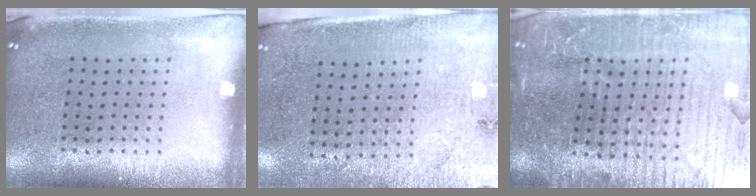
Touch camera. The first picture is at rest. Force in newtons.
{"total": 2.8, "press": 2.6, "slide": 1.2}
{"total": 6.4, "press": 5.7, "slide": 3.0}